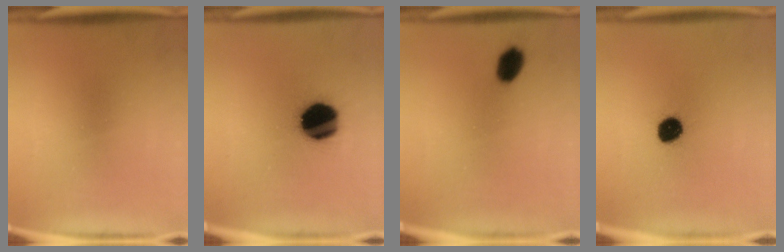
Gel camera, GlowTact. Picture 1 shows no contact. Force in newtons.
{"total": 17.1}
{"total": 5.5}
{"total": 7.6}